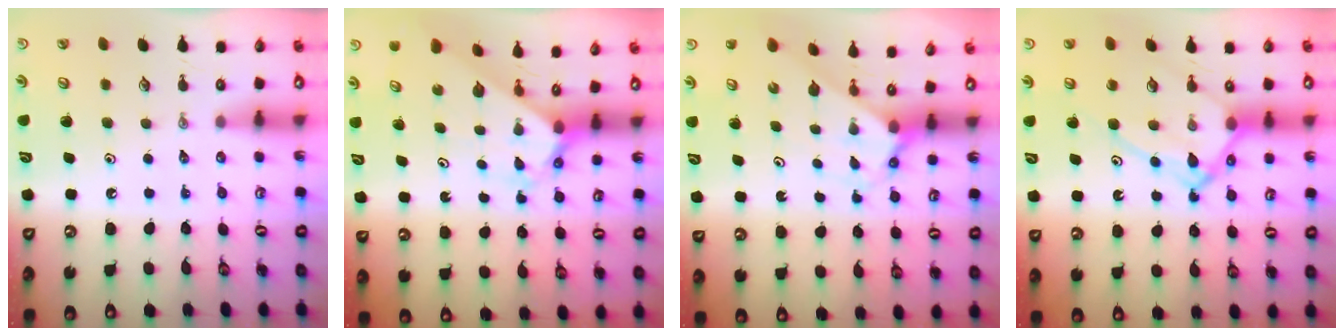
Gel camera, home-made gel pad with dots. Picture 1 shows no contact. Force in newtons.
{"total": 2.1, "press": 2.1, "slide": 0.1}
{"total": 2.7, "press": 2.7, "slide": 0.2}
{"total": 12.9, "press": 12.8, "slide": 1.1}